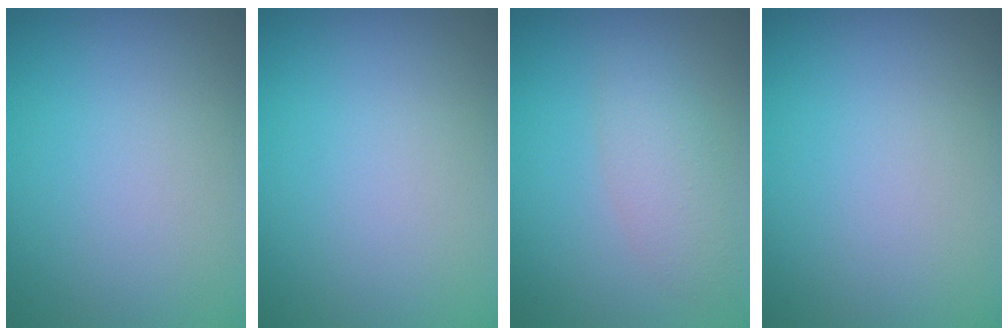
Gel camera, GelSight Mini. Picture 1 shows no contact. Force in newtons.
{"total": 0.0}
{"total": 2.6, "press": 2.6, "slide": 0.1}
{"total": 0.0}